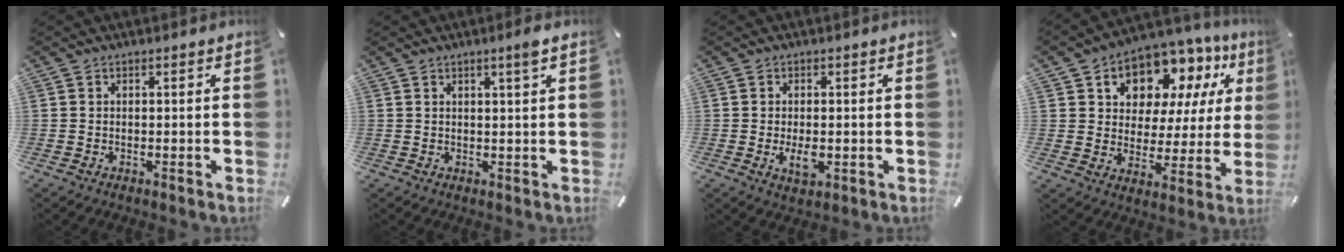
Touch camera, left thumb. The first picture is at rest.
{"total": 2.5, "force": [1.4, 0.0, 2.0], "torque": [-0.041, -0.002, 0.023]}
{"total": 4.3, "force": [-0.6, 2.2, 3.6], "torque": [-0.076, -0.009, -0.016]}
{"total": 11.2, "force": [7.5, 7.6, 3.4], "torque": [-0.062, -0.066, 0.136]}